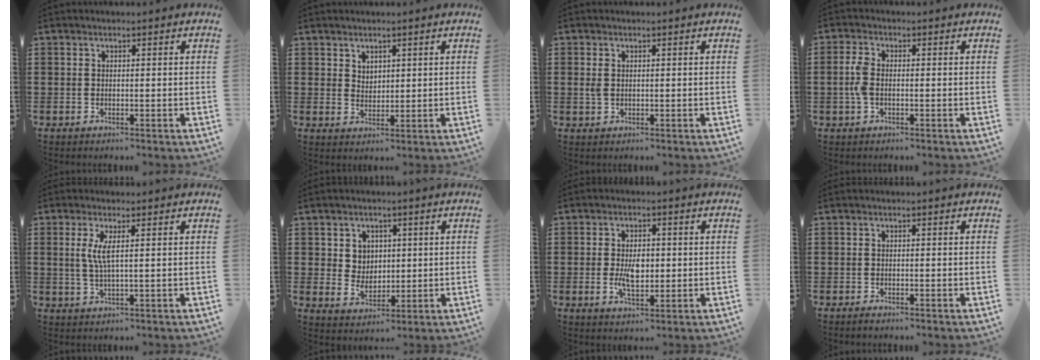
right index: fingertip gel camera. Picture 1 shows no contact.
{"total": 2.1, "force": [1.7, 1.2, 0.1], "torque": [-0.006, 0.004, 0.034]}
{"total": 1.6, "force": [0.2, 1.0, 1.1], "torque": [-0.033, 0.003, 0.001]}
{"total": 3.3, "force": [-0.5, 1.6, 2.8], "torque": [-0.076, -0.006, -0.015]}
{"total": 3.6, "force": [0.7, 0.1, 3.5], "torque": [-0.078, -0.006, 0.008]}
{"total": 3.7, "force": [1.3, 3.4, 0.8], "torque": [-0.023, 0.008, 0.021]}
{"total": 4.8, "force": [-0.3, 2.5, 4.1], "torque": [-0.075, -0.001, -0.008]}
{"total": 0.6, "force": [-0.6, -0.1, 0.2], "torque": [-0.006, -0.007, -0.010]}